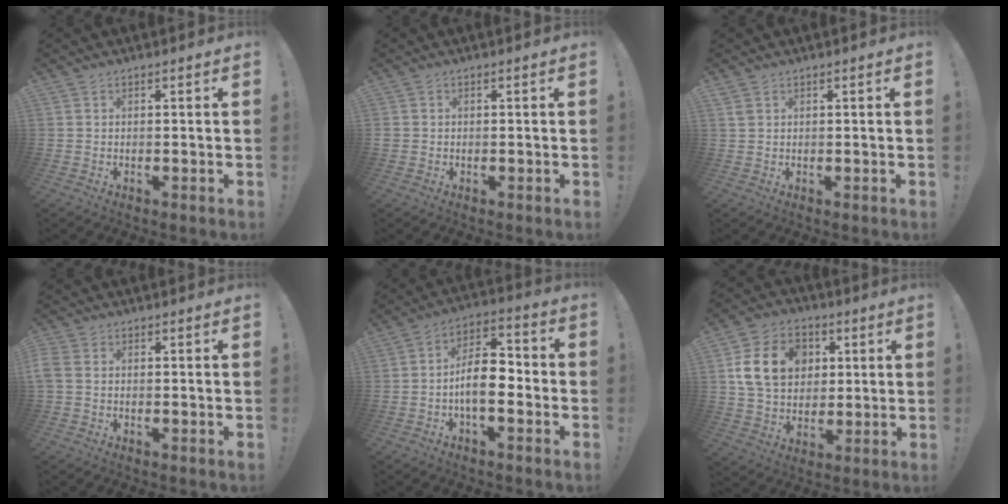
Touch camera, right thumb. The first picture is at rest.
{"total": 0.8, "force": [-0.1, 0.8, 0.1], "torque": [-0.007, 0.005, -0.001]}
{"total": 1.5, "force": [0.8, 1.0, 0.8], "torque": [-0.013, 0.001, 0.016]}
{"total": 2.4, "force": [0.0, 1.8, 1.6], "torque": [-0.037, 0.003, 0.001]}
{"total": 11.1, "force": [-2.7, 5.6, 9.2], "torque": [-0.169, 0.016, -0.050]}
{"total": 16.7, "force": [4.1, 13.1, 9.5], "torque": [-0.162, -0.001, 0.084]}